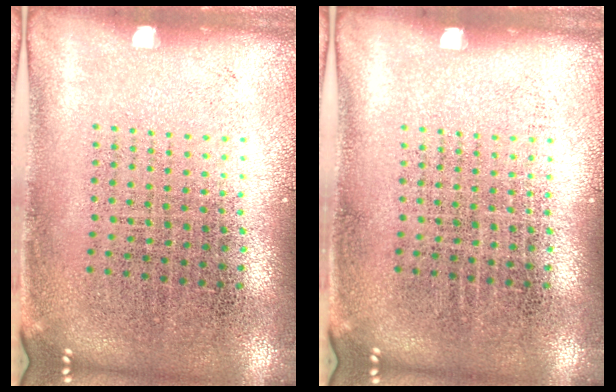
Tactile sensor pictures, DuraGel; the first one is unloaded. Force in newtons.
{"total": 0.0}